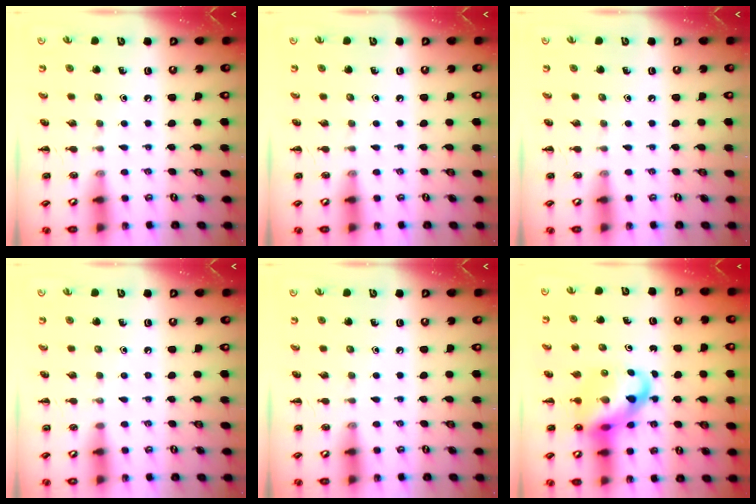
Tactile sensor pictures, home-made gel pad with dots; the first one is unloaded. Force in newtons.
{"total": 0.0}
{"total": 0.0}
{"total": 0.0}
{"total": 0.0}
{"total": 11.7, "press": 11.3, "slide": 3.2}